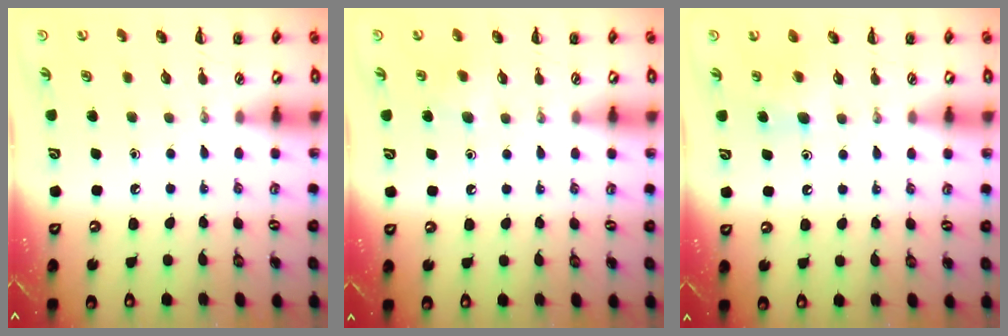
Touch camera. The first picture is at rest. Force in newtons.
{"total": 5.2, "press": 4.9, "slide": 1.6}
{"total": 5.8, "press": 5.6, "slide": 1.5}